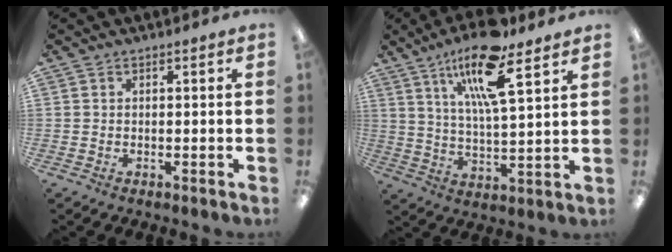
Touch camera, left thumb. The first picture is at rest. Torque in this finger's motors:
{"motor_torque": [0.40, 0.37, 1.17, -1.60, 0.17]}